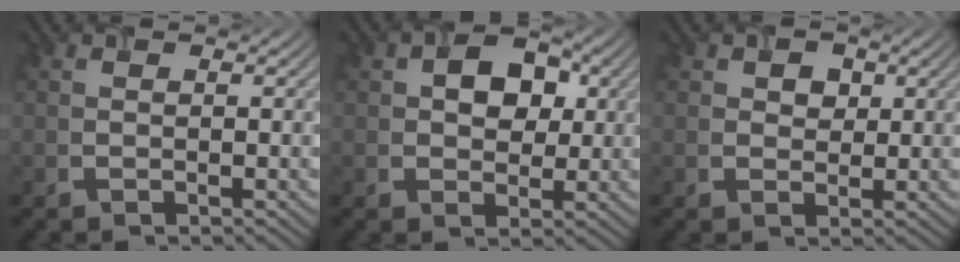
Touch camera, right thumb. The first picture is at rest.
{"total": 5.1, "force": [1.1, 3.8, 3.3], "torque": [-0.049, 0.004, 0.008]}
{"total": 2.1, "force": [0.8, 1.7, 1.0], "torque": [-0.016, -0.002, 0.013]}